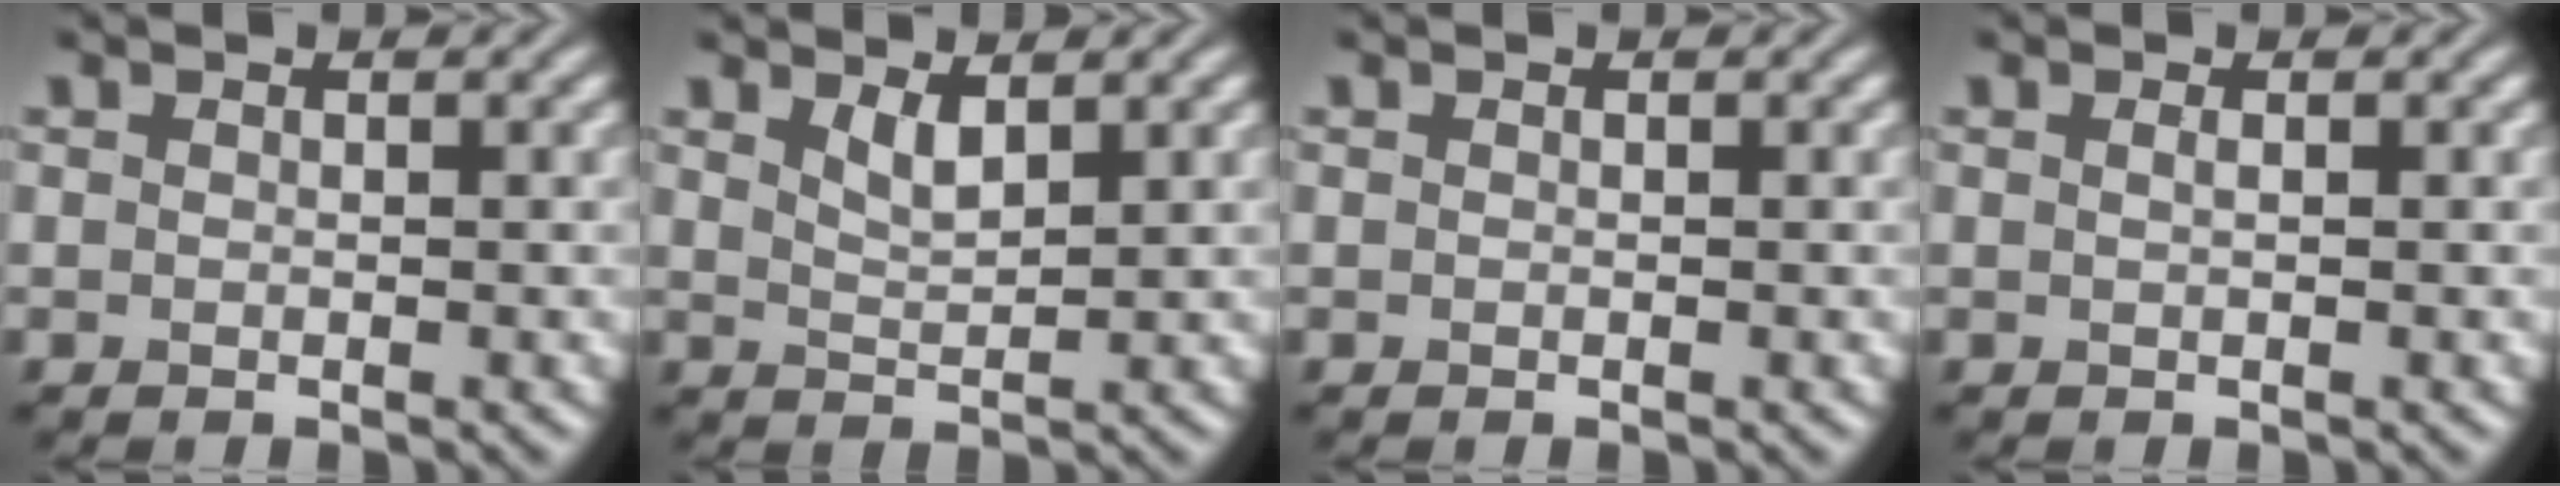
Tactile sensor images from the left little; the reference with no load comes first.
{"total": 1.9, "force": [1.3, 0.5, 1.3], "torque": [-0.028, -0.004, 0.028]}
{"total": 0.0}
{"total": 0.7, "force": [0.2, 0.2, 0.6], "torque": [-0.011, 0.004, -0.001]}